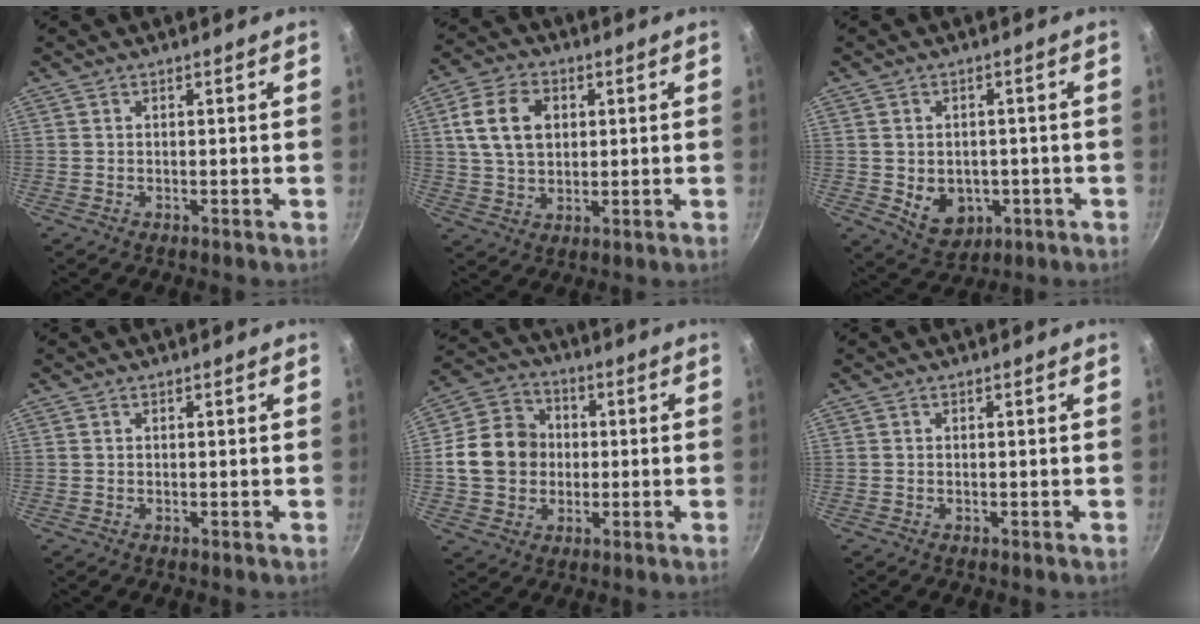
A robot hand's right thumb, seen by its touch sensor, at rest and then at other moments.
{"total": 10.7, "force": [2.5, 7.6, 7.1], "torque": [-0.116, 0.005, 0.041]}
{"total": 8.0, "force": [-1.6, 6.3, 4.8], "torque": [-0.048, -0.001, -0.008]}
{"total": 0.0}
{"total": 12.9, "force": [-0.1, 11.2, 6.5], "torque": [-0.089, 0.021, -0.013]}
{"total": 0.0}